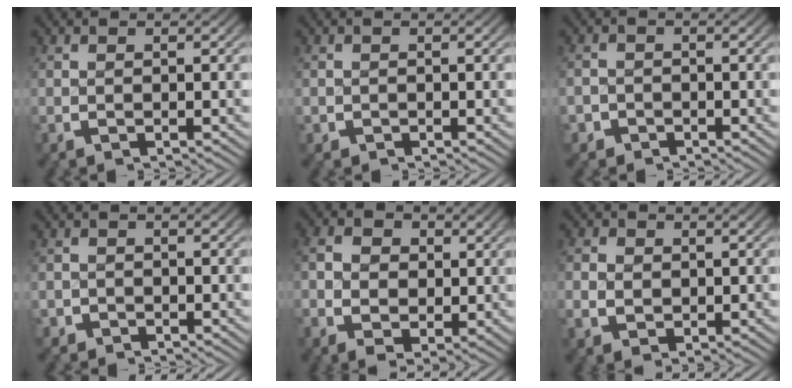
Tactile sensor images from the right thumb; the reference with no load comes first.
{"total": 0.7, "force": [-0.3, 0.6, 0.0], "torque": [0.001, -0.006, -0.004]}
{"total": 2.1, "force": [-1.6, 1.4, -0.2], "torque": [0.008, -0.010, -0.027]}
{"total": 1.4, "force": [-1.0, 1.0, -0.1], "torque": [0.005, -0.007, -0.016]}
{"total": 5.0, "force": [0.3, 3.7, 3.3], "torque": [-0.060, -0.016, 0.010]}
{"total": 2.5, "force": [0.1, 2.0, 1.4], "torque": [-0.030, -0.006, 0.009]}